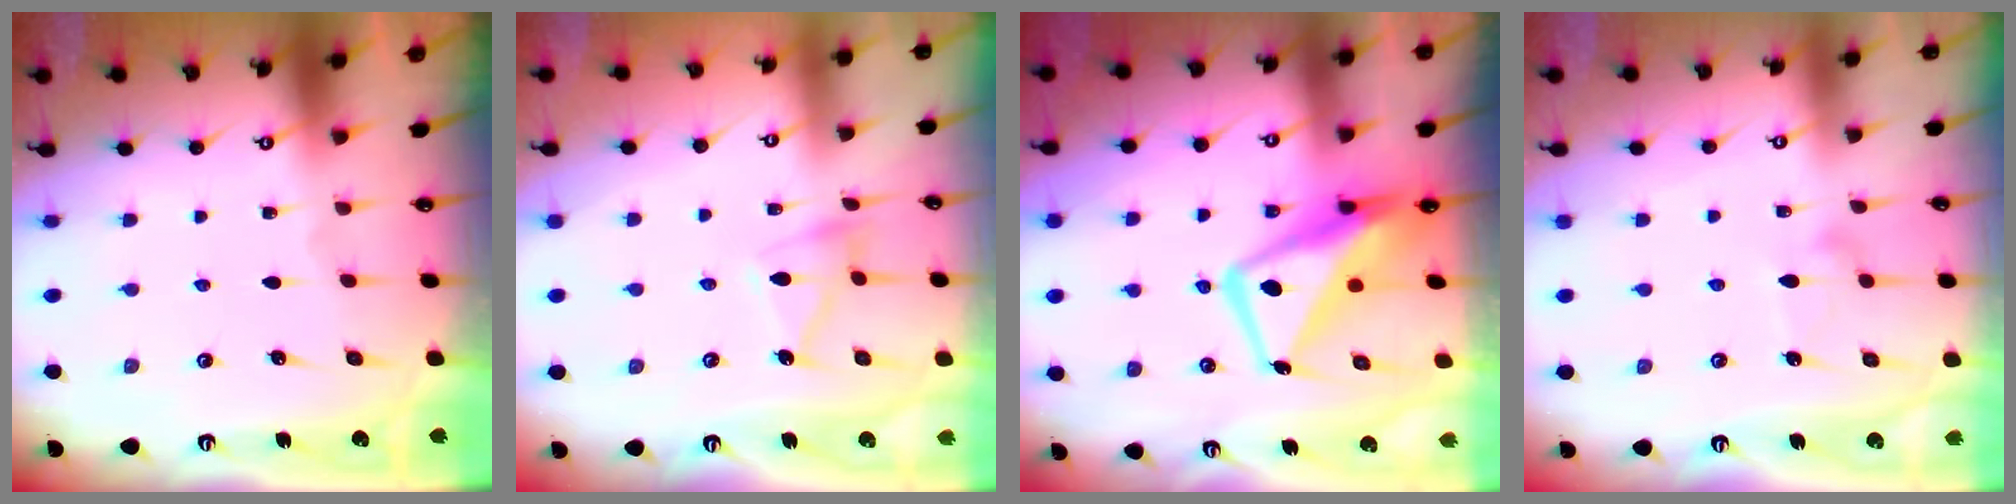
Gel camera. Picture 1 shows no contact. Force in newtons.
{"total": 9.3, "press": 9.3, "slide": 0.8}
{"total": 13.2, "press": 13.1, "slide": 1.6}
{"total": 8.5, "press": 8.5, "slide": 0.3}